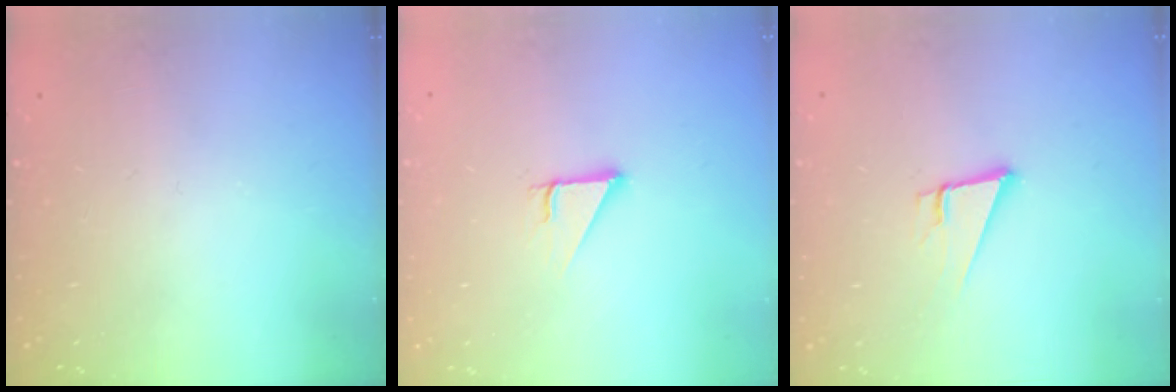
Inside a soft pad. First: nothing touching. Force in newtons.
{"total": 2.7, "press": 2.7, "slide": 0.3}
{"total": 6.8, "press": 6.3, "slide": 2.5}